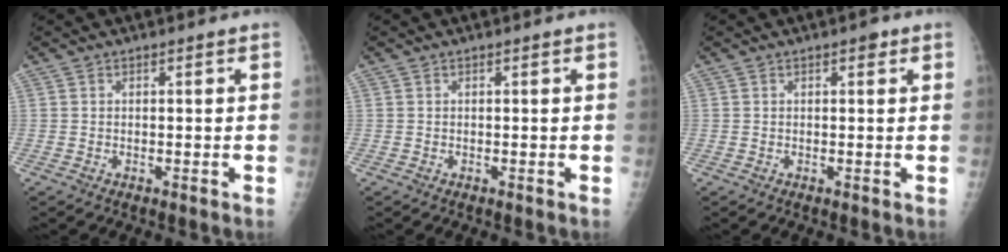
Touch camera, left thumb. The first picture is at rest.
{"total": 0.0}
{"total": 1.5, "force": [0.8, 0.7, 1.0], "torque": [-0.007, 0.000, 0.008]}